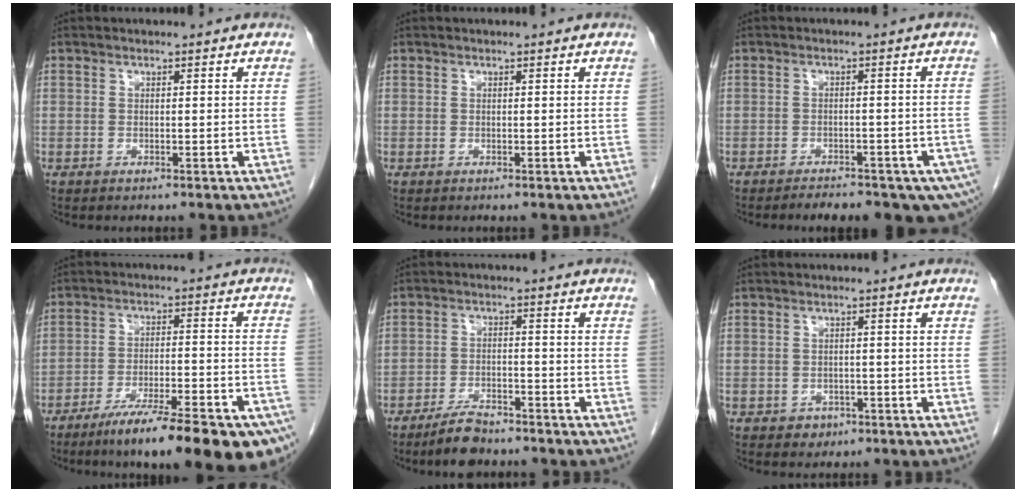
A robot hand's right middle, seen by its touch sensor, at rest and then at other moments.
{"total": 0.0}
{"total": 12.7, "force": [-9.1, 4.9, 7.4], "torque": [-0.092, -0.004, -0.108]}
{"total": 21.6, "force": [-15.5, 3.0, 14.8], "torque": [-0.156, -0.009, -0.228]}
{"total": 5.7, "force": [-4.9, 1.5, 2.6], "torque": [-0.050, -0.007, -0.087]}
{"total": 2.0, "force": [-1.2, 1.5, 0.5], "torque": [-0.010, 0.004, -0.012]}